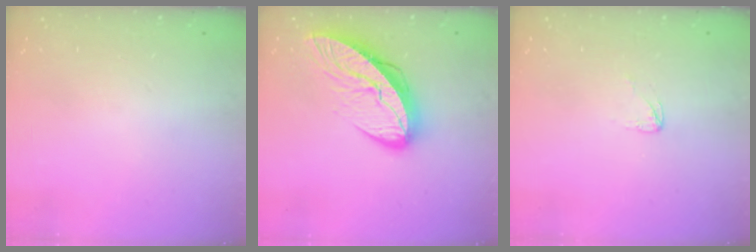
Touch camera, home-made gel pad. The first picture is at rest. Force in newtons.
{"total": 12.9, "press": 12.9, "slide": 1.2}
{"total": 2.4, "press": 2.4, "slide": 0.2}